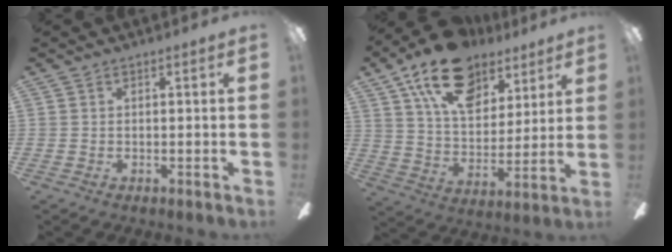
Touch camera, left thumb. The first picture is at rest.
{"total": 20.2, "force": [12.5, 11.3, 11.1], "torque": [-0.184, -0.054, 0.222]}